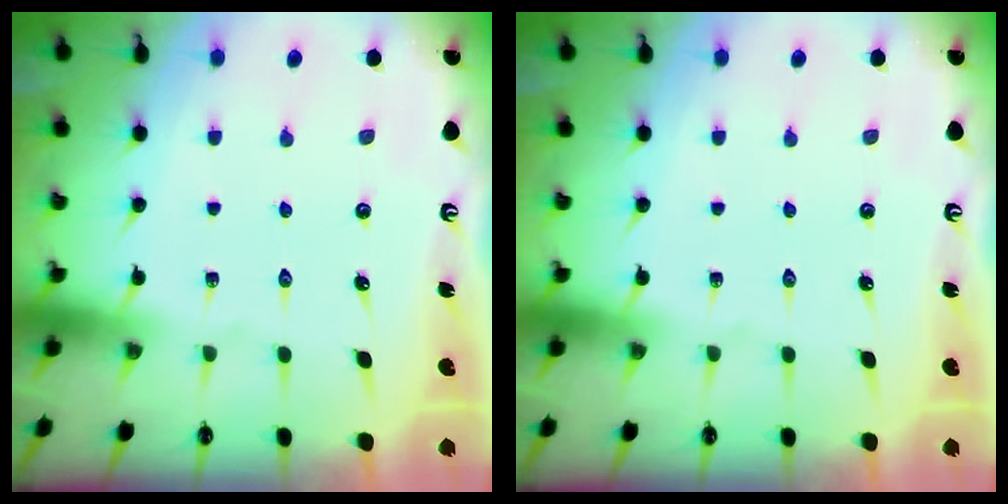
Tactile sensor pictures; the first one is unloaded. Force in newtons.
{"total": 0.0}